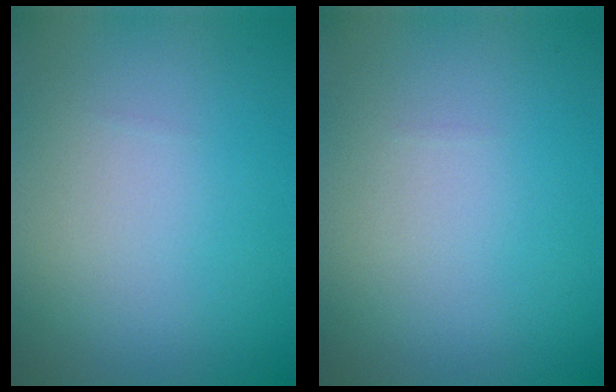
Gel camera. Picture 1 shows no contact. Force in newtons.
{"total": 0.0}